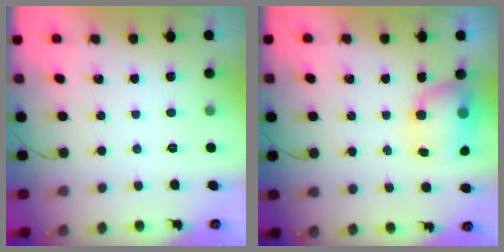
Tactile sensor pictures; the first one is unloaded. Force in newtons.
{"total": 8.0, "press": 7.9, "slide": 1.3}